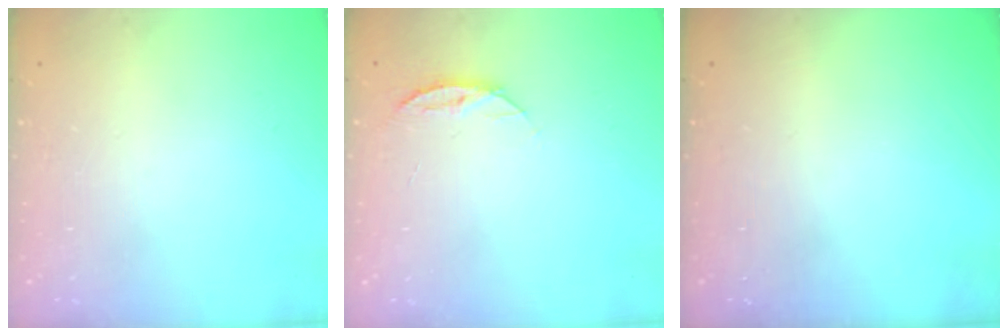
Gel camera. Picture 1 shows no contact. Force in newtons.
{"total": 4.4, "press": 4.3, "slide": 0.5}
{"total": 0.0}